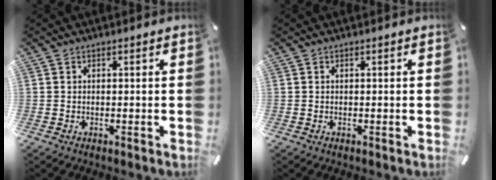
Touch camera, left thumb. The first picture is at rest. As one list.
[{"total": 0.0}]